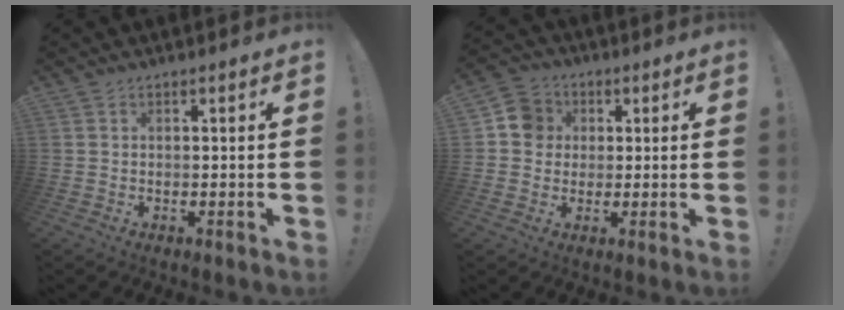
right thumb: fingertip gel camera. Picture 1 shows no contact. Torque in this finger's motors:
{"motor_torque": [0.00, 0.11, 0.10, -0.15, 0.00]}